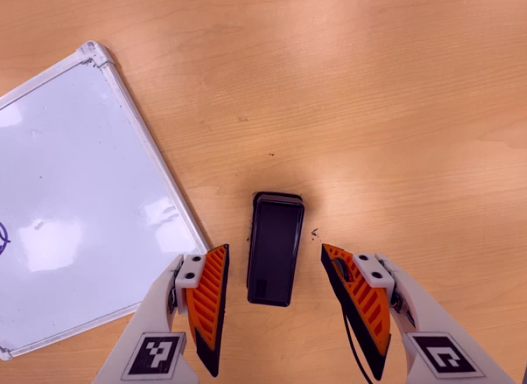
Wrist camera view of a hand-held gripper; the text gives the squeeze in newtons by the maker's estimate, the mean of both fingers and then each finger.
{"total": 0.0}